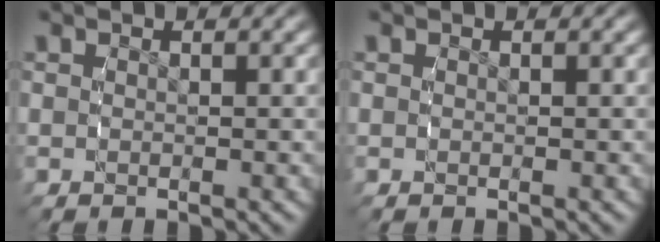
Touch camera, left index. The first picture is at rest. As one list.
[{"total": 0.0}]